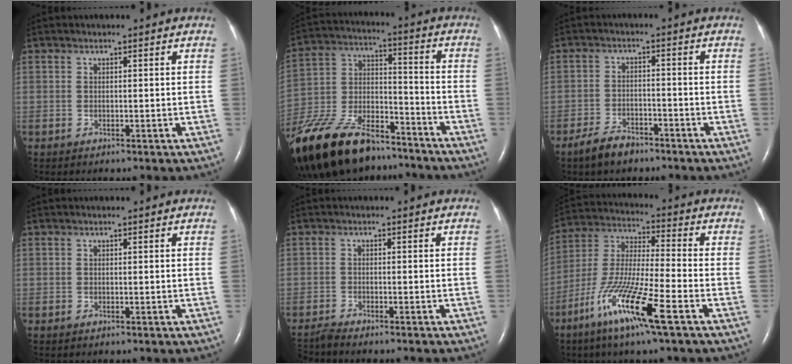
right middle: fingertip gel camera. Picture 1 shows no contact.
{"total": 26.4, "force": [-20.1, 9.6, 14.1], "torque": [-0.345, -0.040, -0.350]}
{"total": 4.8, "force": [-3.8, 1.9, 2.1], "torque": [-0.052, -0.002, -0.064]}
{"total": 0.0}
{"total": 3.6, "force": [-3.4, -0.9, 0.7], "torque": [-0.011, -0.011, -0.056]}
{"total": 14.4, "force": [-7.4, 0.3, 12.3], "torque": [-0.253, -0.027, -0.142]}